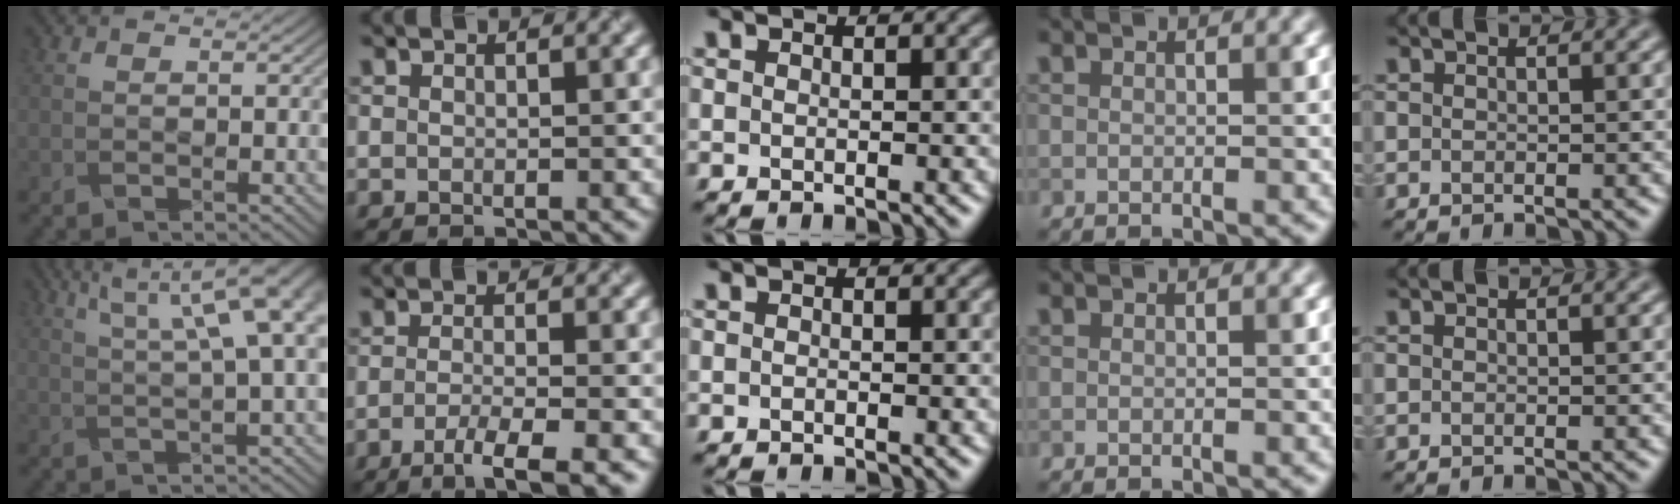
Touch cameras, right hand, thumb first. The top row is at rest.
{"thumb": {"total": 11.0, "force": [4.0, 2.8, 9.9], "torque": [-0.139, 0.033, 0.058]}, "index": {"total": 4.2, "force": [-2.2, 0.8, 3.5], "torque": [-0.058, -0.003, -0.047]}}